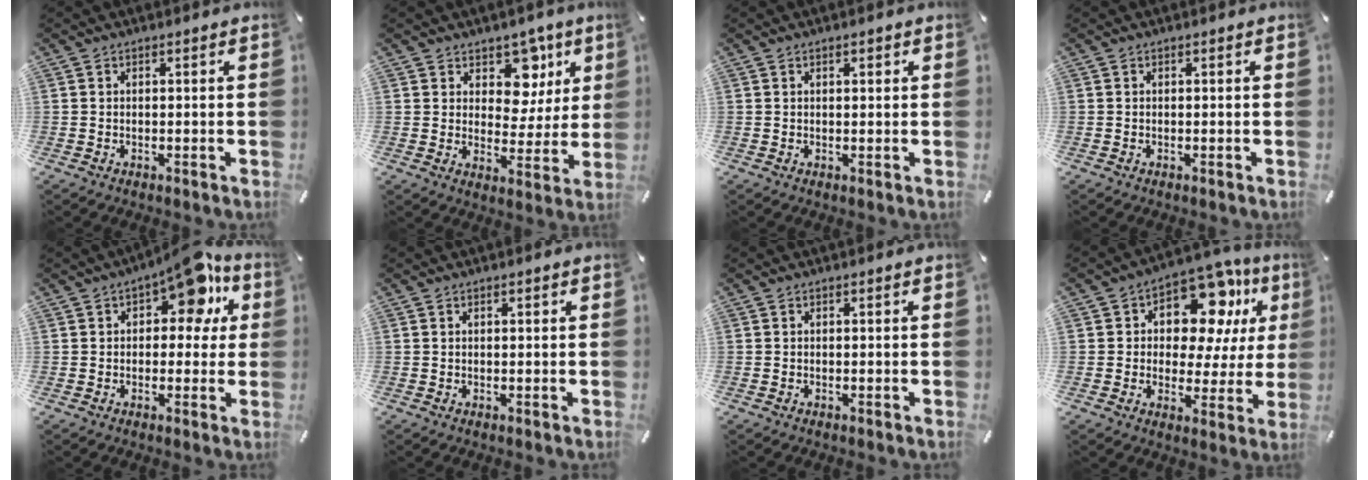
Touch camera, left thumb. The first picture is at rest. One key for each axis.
{"total": 11.8, "fx": 6.2, "fy": 8.4, "fz": 5.4, "tx": -0.059, "ty": -0.049, "tz": 0.110}
{"total": 1.2, "fx": 0.6, "fy": 0.6, "fz": 0.9, "tx": -0.019, "ty": 0.004, "tz": 0.009}
{"total": 0.0}
{"total": 11.2, "fx": 6.1, "fy": 5.9, "fz": 7.3, "tx": -0.084, "ty": -0.037, "tz": 0.100}
{"total": 0.6, "fx": 0.3, "fy": 0.3, "fz": 0.5, "tx": -0.009, "ty": 0.003, "tz": 0.004}
{"total": 0.0}
{"total": 14.2, "fx": 7.3, "fy": 8.4, "fz": 8.9, "tx": -0.131, "ty": -0.047, "tz": 0.128}